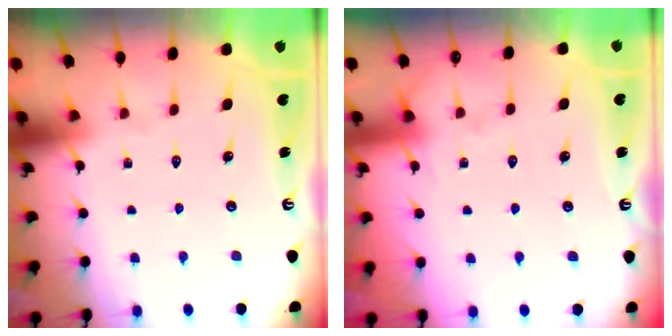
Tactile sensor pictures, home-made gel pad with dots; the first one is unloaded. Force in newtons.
{"total": 2.9, "press": 2.9, "slide": 0.4}